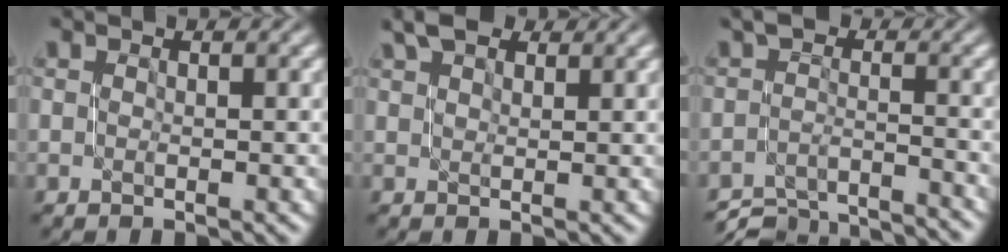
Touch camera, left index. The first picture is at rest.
{"total": 3.5, "force": [2.8, 1.3, 1.6], "torque": [-0.028, 0.014, 0.049]}
{"total": 6.7, "force": [-6.2, 1.6, 2.0], "torque": [-0.022, -0.009, -0.099]}